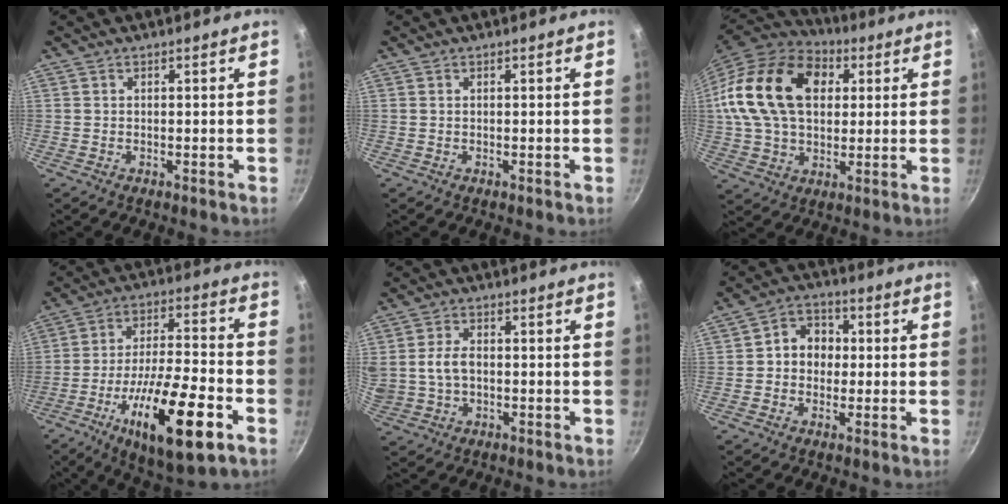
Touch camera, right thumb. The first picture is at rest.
{"total": 0.0}
{"total": 23.4, "force": [5.5, 16.0, 16.2], "torque": [-0.288, 0.016, 0.090]}
{"total": 21.4, "force": [-9.0, 6.4, 18.3], "torque": [-0.295, 0.032, -0.146]}
{"total": 7.9, "force": [0.3, 5.6, 5.6], "torque": [-0.112, 0.009, 0.005]}
{"total": 7.3, "force": [0.2, 6.2, 3.8], "torque": [-0.024, 0.014, -0.009]}